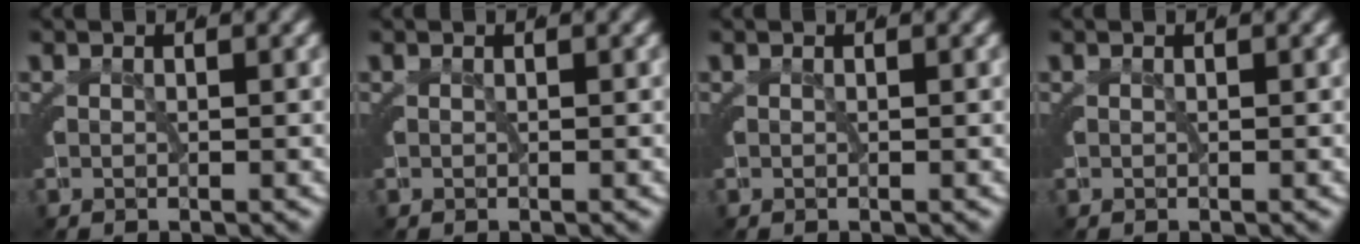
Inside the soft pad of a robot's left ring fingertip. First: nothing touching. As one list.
[{"total": 0.0}, {"total": 0.0}, {"total": 0.0}]